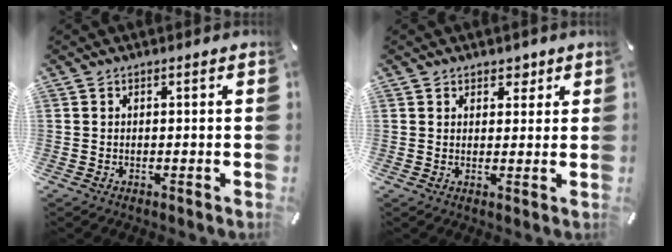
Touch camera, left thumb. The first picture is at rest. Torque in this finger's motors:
{"motor_torque": [0.08, -0.16, 0.03, 0.09, -0.01]}